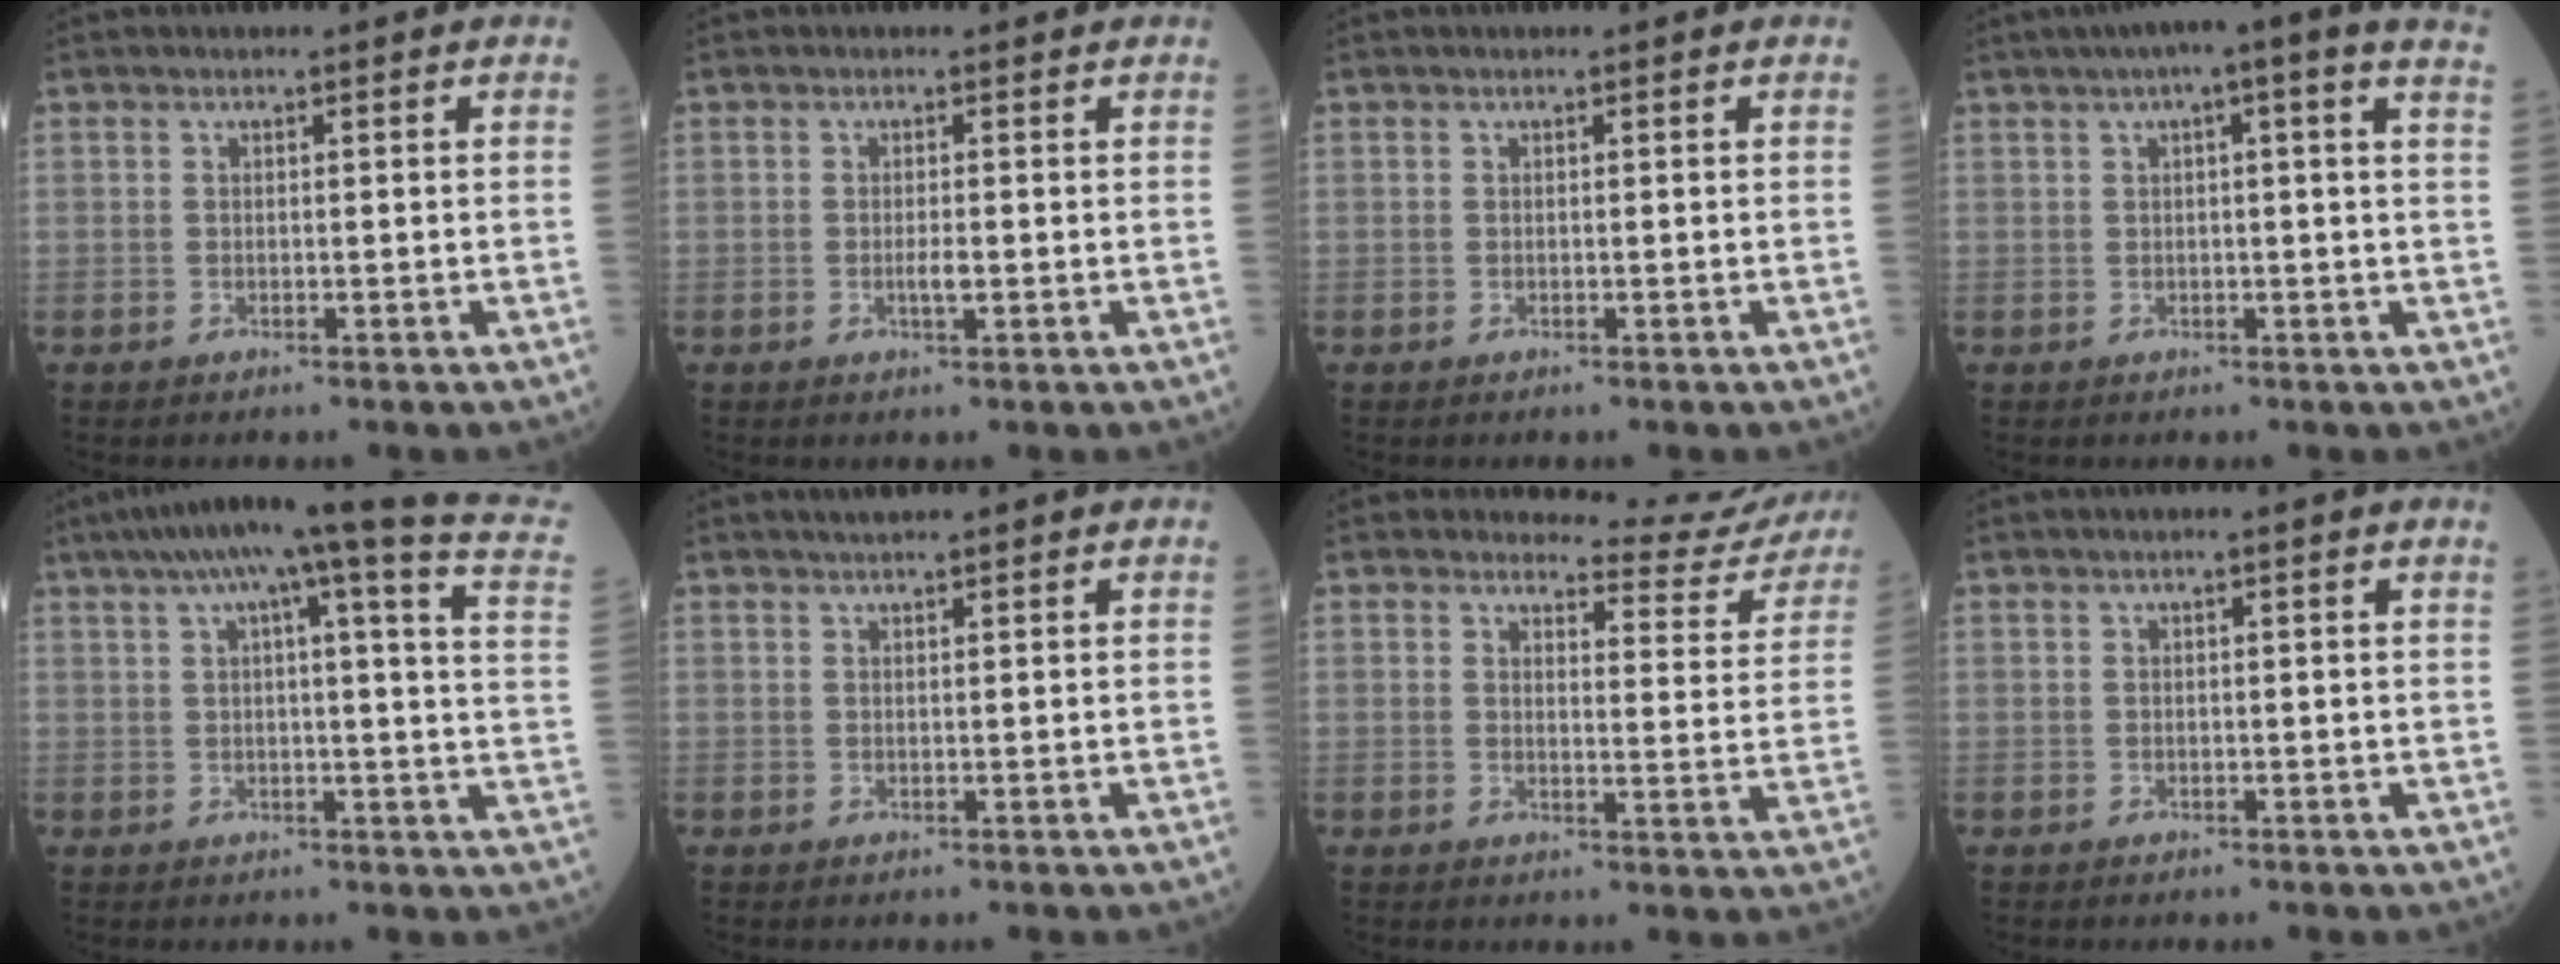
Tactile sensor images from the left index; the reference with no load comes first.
{"total": 1.5, "force": [-0.1, 0.5, 1.5], "torque": [-0.029, 0.000, 0.001]}
{"total": 0.0}
{"total": 14.2, "force": [10.2, 0.9, 9.8], "torque": [-0.151, 0.042, 0.119]}
{"total": 23.2, "force": [17.1, 0.7, 15.6], "torque": [-0.244, 0.007, 0.202]}
{"total": 3.2, "force": [2.8, 0.6, 1.5], "torque": [-0.021, 0.021, 0.048]}
{"total": 11.2, "force": [11.1, 0.9, -0.4], "torque": [0.018, -0.067, 0.114]}
{"total": 1.9, "force": [1.5, -0.2, 1.2], "torque": [-0.020, 0.014, 0.024]}